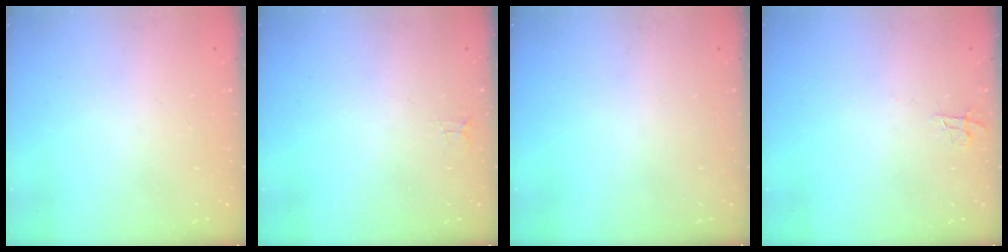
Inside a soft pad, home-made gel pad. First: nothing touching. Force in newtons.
{"total": 2.9, "press": 2.9, "slide": 0.2}
{"total": 0.0}
{"total": 4.8, "press": 4.8, "slide": 0.4}